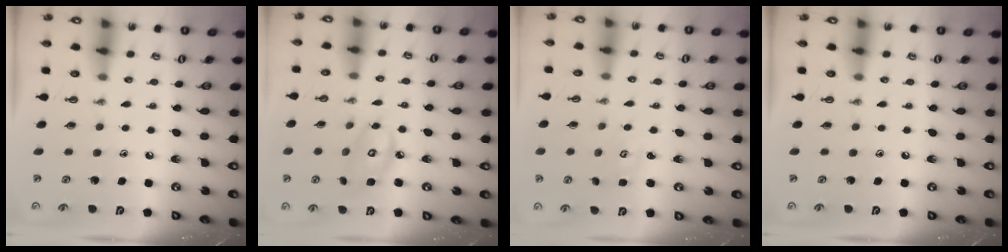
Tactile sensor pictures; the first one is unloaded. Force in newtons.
{"total": 7.6, "press": 7.6, "slide": 0.4}
{"total": 2.0, "press": 1.9, "slide": 0.2}
{"total": 0.0}